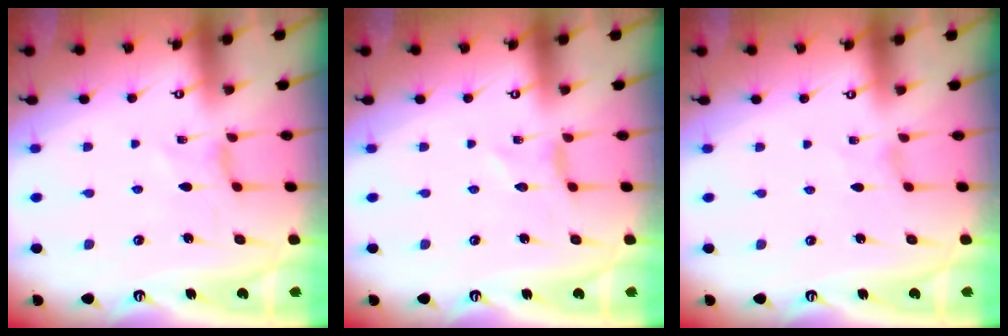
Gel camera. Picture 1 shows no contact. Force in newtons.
{"total": 0.0}
{"total": 0.0}